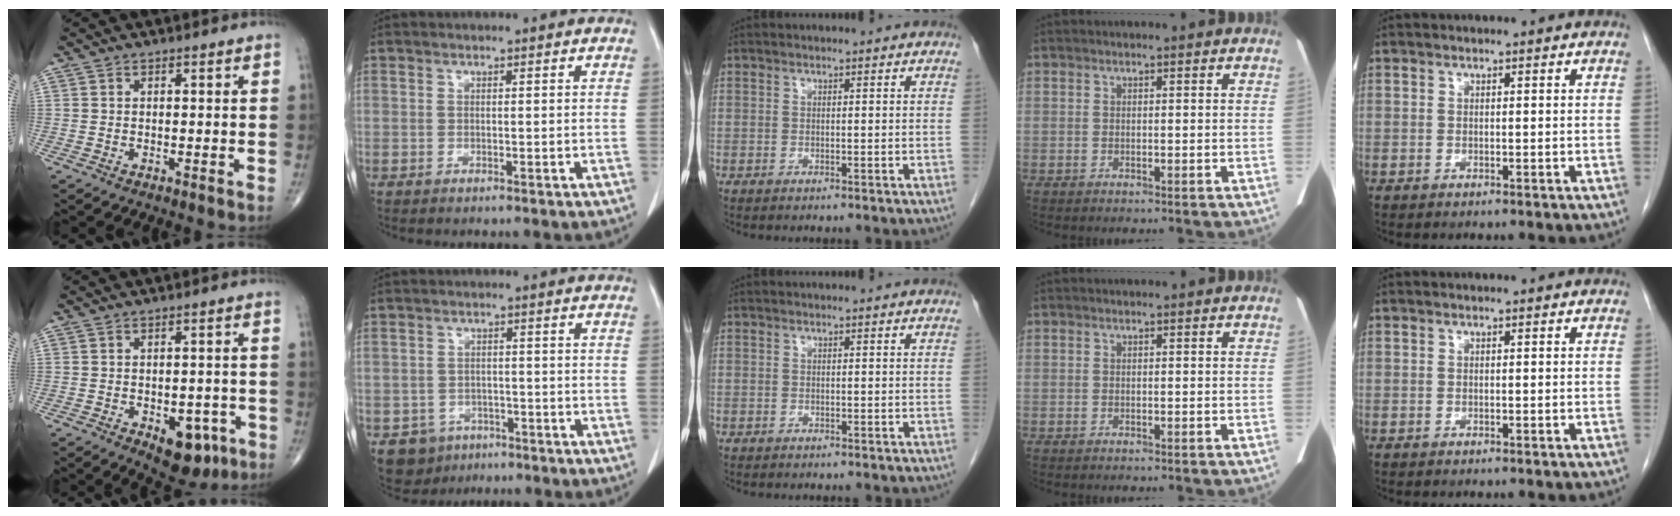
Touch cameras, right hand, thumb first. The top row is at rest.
{"thumb": {"total": 8.3, "force": [-3.6, 4.7, 5.8], "torque": [-0.046, 0.014, -0.036]}, "index": {"total": 5.6, "force": [-3.2, 4.4, 0.9], "torque": [-0.014, 0.008, -0.044]}, "middle": {"total": 0.6, "force": [-0.4, 0.4, 0.0], "torque": [-0.005, 0.003, -0.008]}}